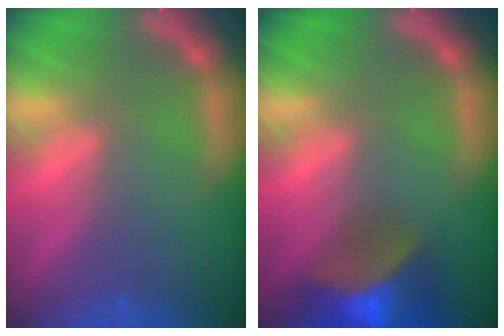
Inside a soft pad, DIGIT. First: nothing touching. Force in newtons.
{"total": 9.9}